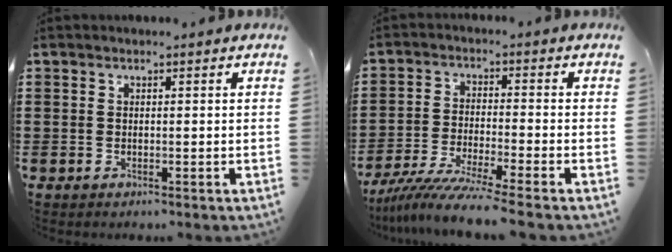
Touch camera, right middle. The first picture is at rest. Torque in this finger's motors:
{"motor_torque": [1.93, -0.17, 0.60, 0.21]}